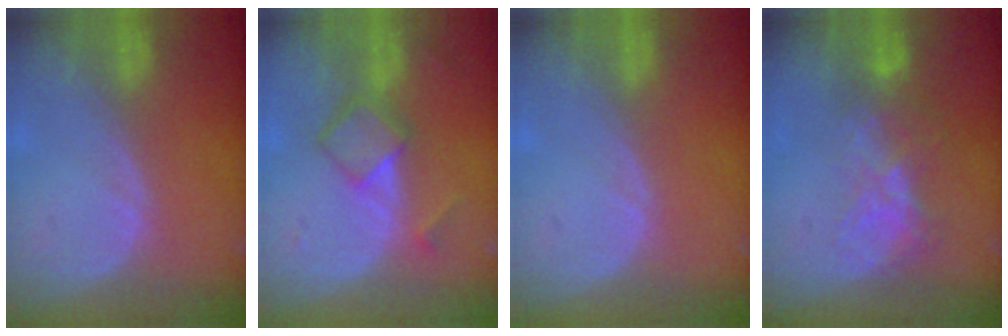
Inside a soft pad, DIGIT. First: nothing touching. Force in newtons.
{"total": 6.0, "press": 5.1, "slide": 3.1}
{"total": 0.0}
{"total": 6.4, "press": 5.6, "slide": 3.1}